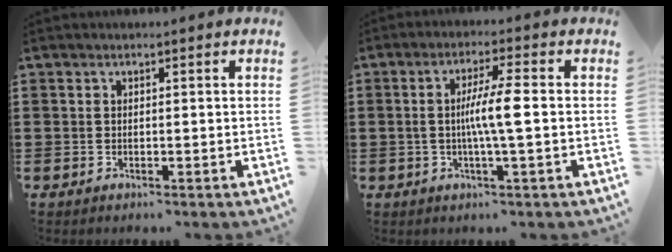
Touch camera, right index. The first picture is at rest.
{"total": 6.0, "force": [-0.4, 0.2, 6.0], "torque": [-0.108, -0.004, -0.011]}